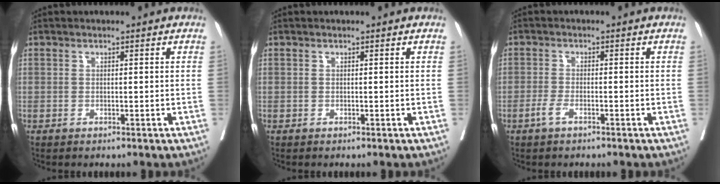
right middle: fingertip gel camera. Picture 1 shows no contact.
{"total": 0.0}
{"total": 2.0, "force": [-1.2, 0.6, 1.5], "torque": [-0.037, -0.001, -0.025]}